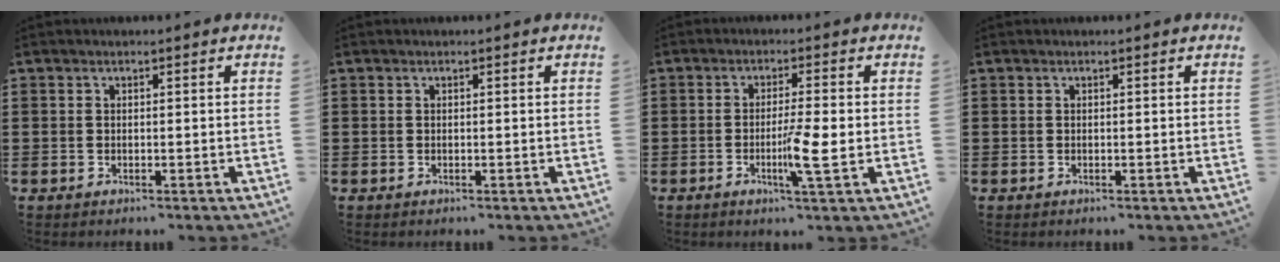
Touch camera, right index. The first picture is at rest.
{"total": 0.0}
{"total": 5.6, "force": [-1.4, 0.0, 5.5], "torque": [-0.093, -0.010, -0.026]}
{"total": 0.0}